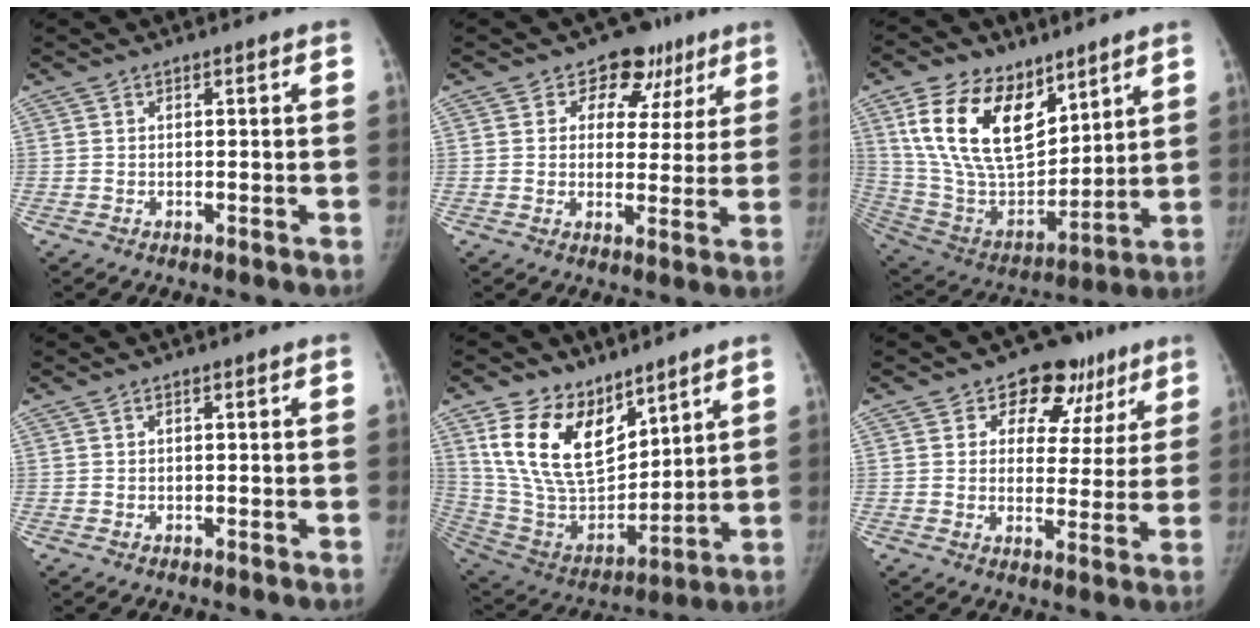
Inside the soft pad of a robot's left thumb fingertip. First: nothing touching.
{"total": 9.3, "force": [5.3, 7.0, 3.2], "torque": [0.012, -0.011, 0.069]}
{"total": 21.8, "force": [11.1, 12.5, 14.0], "torque": [-0.221, -0.050, 0.217]}
{"total": 0.0}
{"total": 19.0, "force": [10.9, 10.9, 11.1], "torque": [-0.161, -0.057, 0.228]}
{"total": 12.2, "force": [7.2, 8.6, 4.9], "torque": [0.001, -0.018, 0.090]}